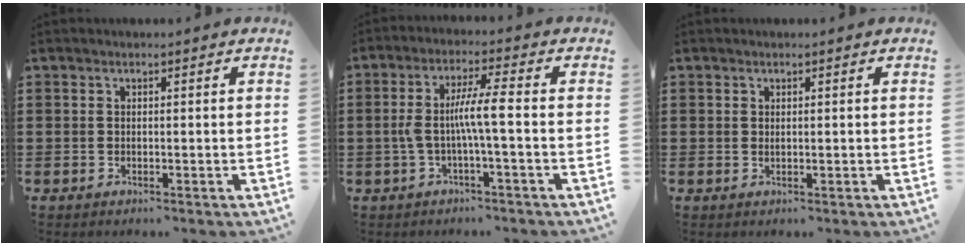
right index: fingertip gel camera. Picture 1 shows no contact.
{"total": 6.3, "force": [-0.8, 0.1, 6.2], "torque": [-0.129, -0.004, -0.026]}
{"total": 0.5, "force": [0.4, 0.3, 0.1], "torque": [-0.004, 0.002, 0.007]}